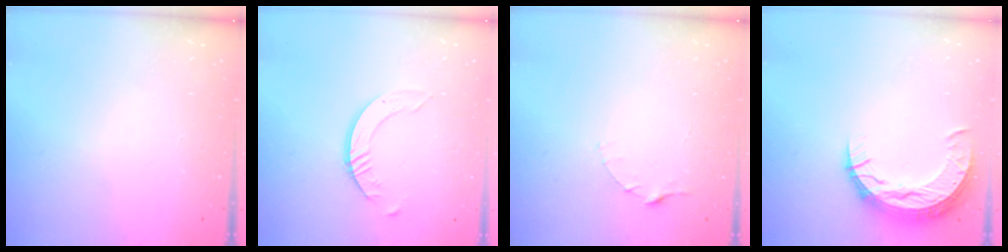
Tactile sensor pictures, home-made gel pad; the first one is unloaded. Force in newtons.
{"total": 2.5, "press": 2.5, "slide": 0.3}
{"total": 2.5, "press": 2.5, "slide": 0.3}
{"total": 12.2, "press": 12.2, "slide": 0.9}